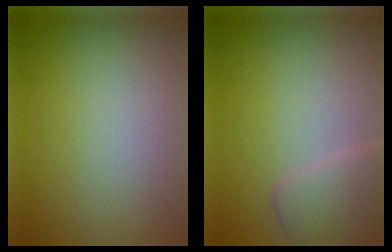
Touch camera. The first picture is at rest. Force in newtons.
{"total": 2.9, "press": 2.9, "slide": 0.2}